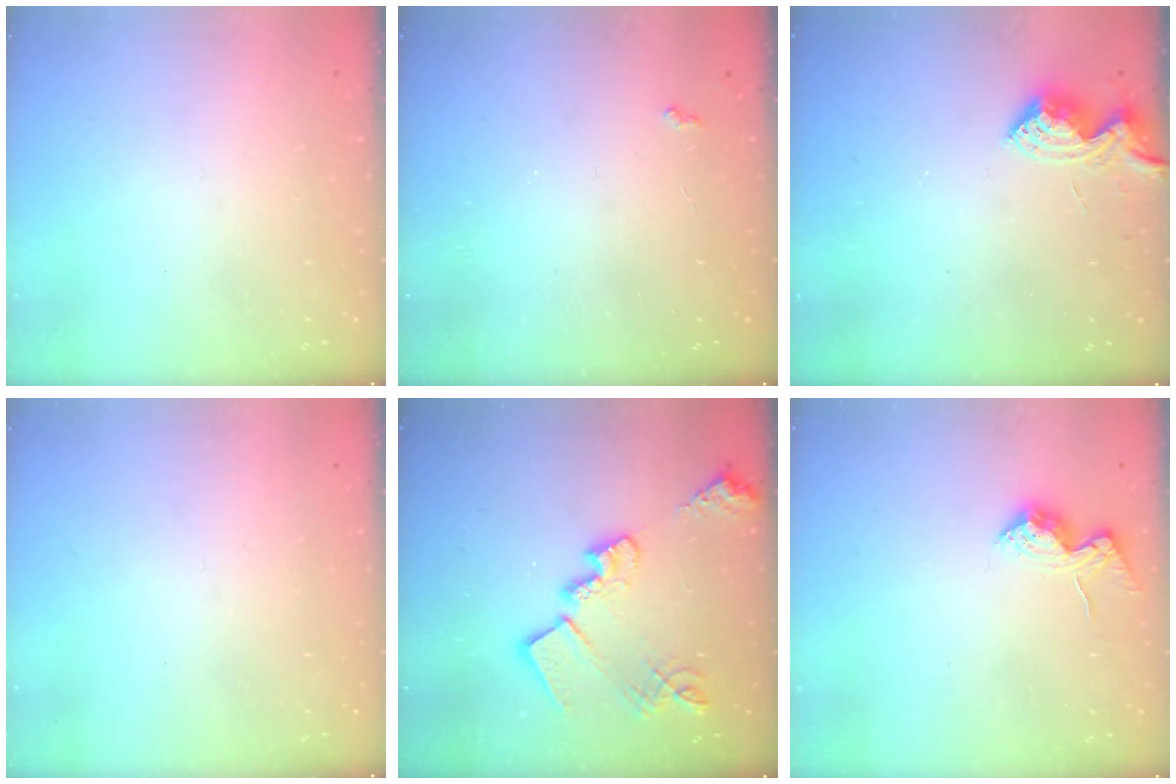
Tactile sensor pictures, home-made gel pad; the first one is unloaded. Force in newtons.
{"total": 2.5, "press": 2.4, "slide": 0.4}
{"total": 8.3, "press": 8.2, "slide": 0.8}
{"total": 0.0}
{"total": 19.2, "press": 19.1, "slide": 1.4}
{"total": 13.6, "press": 13.5, "slide": 1.0}